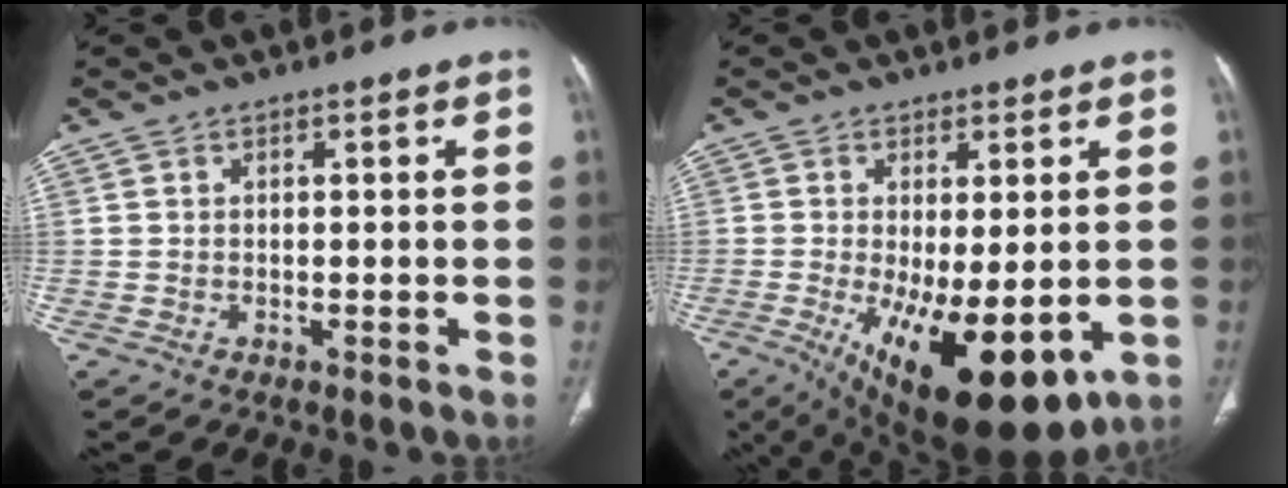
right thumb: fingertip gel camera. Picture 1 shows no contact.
{"total": 17.1, "force": [-4.9, 6.7, 15.0], "torque": [-0.223, -0.026, -0.051]}